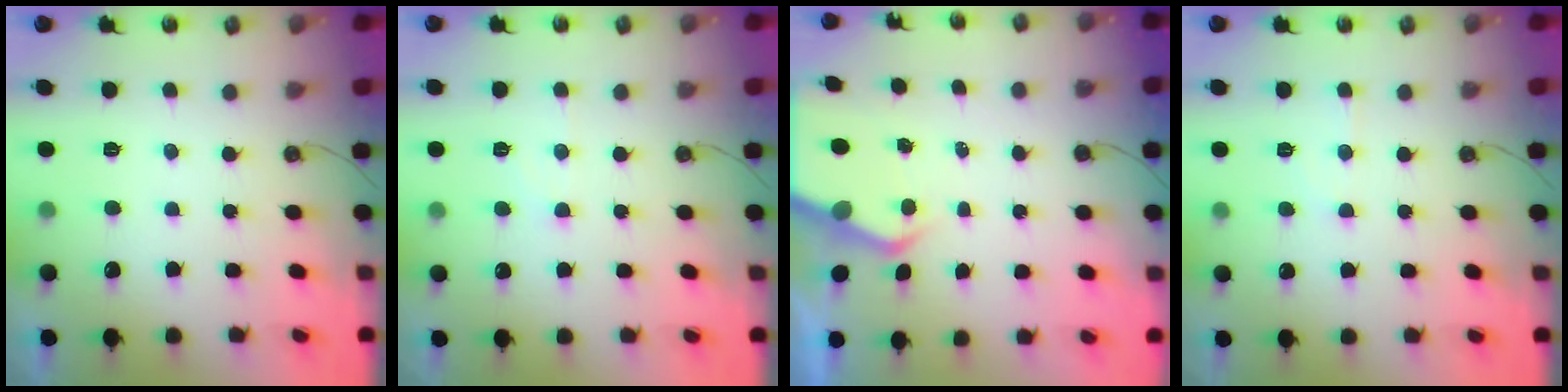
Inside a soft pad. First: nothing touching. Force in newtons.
{"total": 4.5, "press": 4.4, "slide": 0.8}
{"total": 4.9, "press": 4.8, "slide": 0.2}
{"total": 6.2, "press": 6.2, "slide": 0.7}